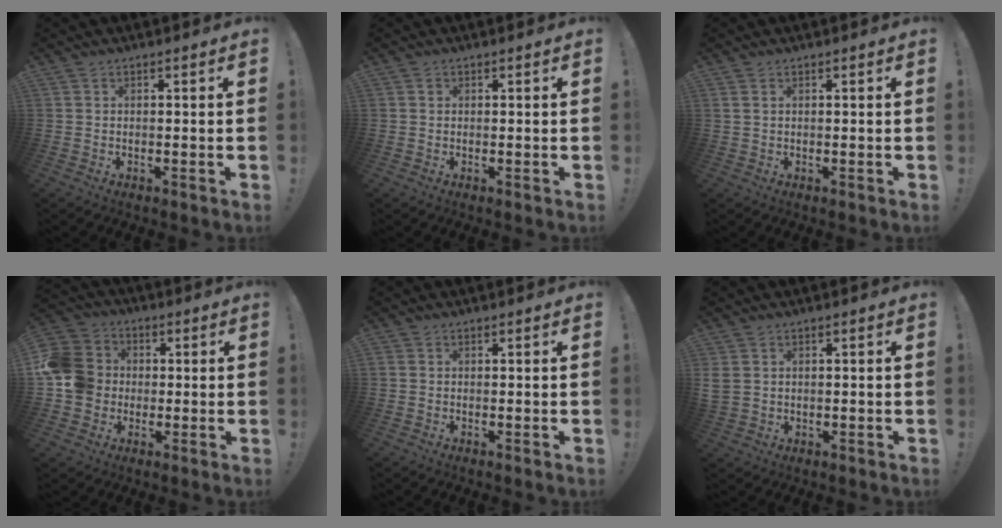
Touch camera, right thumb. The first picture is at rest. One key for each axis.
{"total": 0.6, "fx": 0.0, "fy": 0.6, "fz": 0.1, "tx": 0.004, "ty": 0.000, "tz": 0.000}
{"total": 1.0, "fx": 0.6, "fy": 0.4, "fz": 0.8, "tx": -0.019, "ty": 0.001, "tz": 0.012}
{"total": 12.7, "fx": -0.7, "fy": 11.6, "fz": 5.0, "tx": -0.087, "ty": 0.021, "tz": -0.005}
{"total": 0.8, "fx": 0.0, "fy": 0.7, "fz": 0.2, "tx": -0.005, "ty": 0.003, "tz": 0.001}
{"total": 3.2, "fx": 1.0, "fy": 2.7, "fz": 1.3, "tx": -0.025, "ty": 0.001, "tz": 0.019}